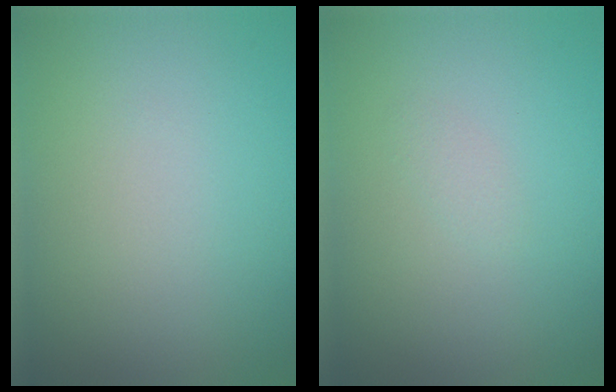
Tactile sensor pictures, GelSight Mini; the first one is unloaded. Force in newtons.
{"total": 0.6, "press": 0.6, "slide": 0.0}